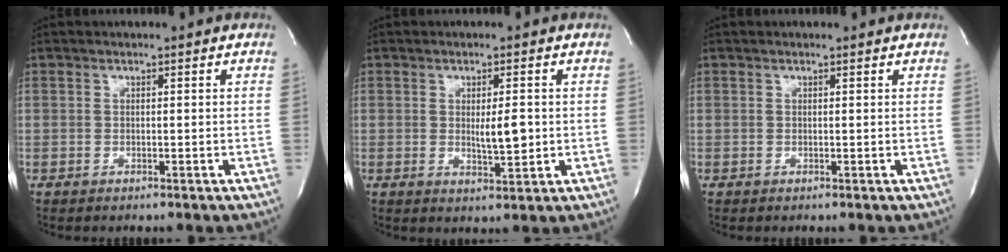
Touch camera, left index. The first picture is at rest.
{"total": 3.8, "force": [-0.1, 0.9, 3.7], "torque": [-0.061, -0.010, -0.002]}
{"total": 0.9, "force": [0.8, 0.1, 0.2], "torque": [-0.011, 0.005, 0.006]}